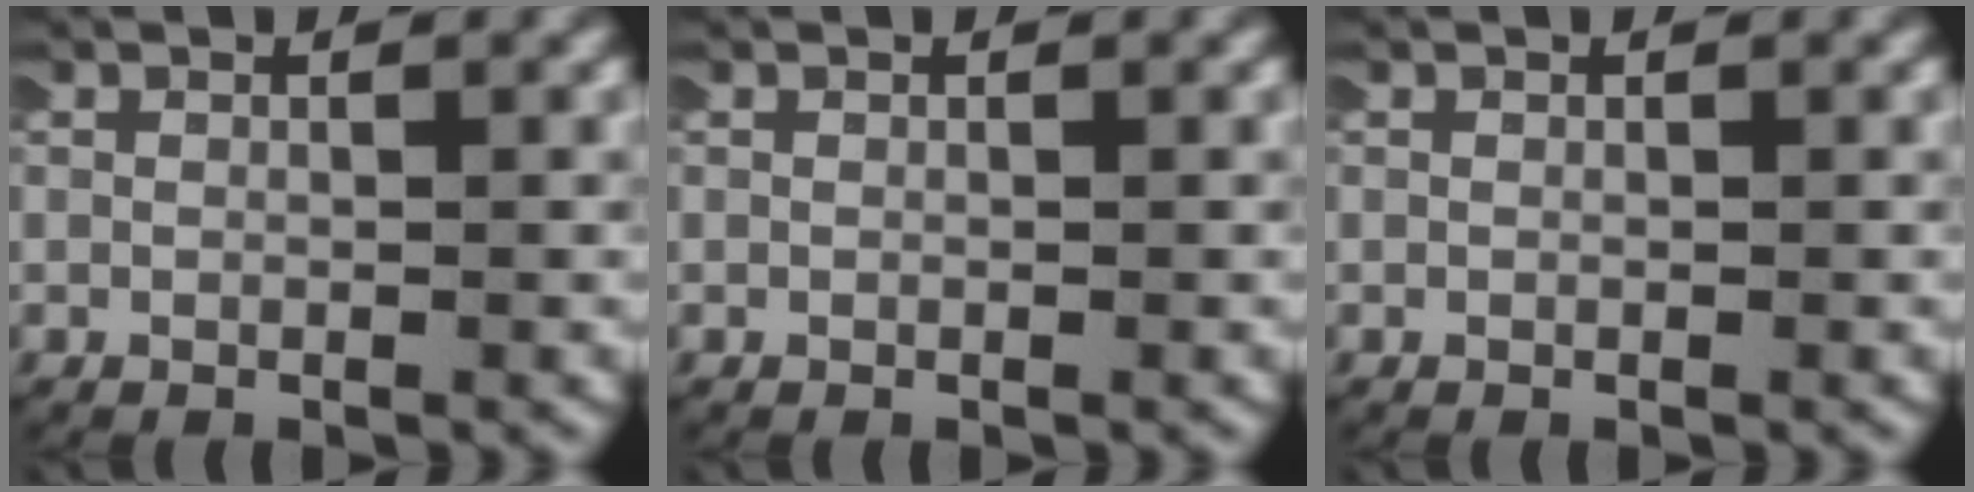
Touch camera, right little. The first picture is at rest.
{"total": 0.0}
{"total": 0.0}